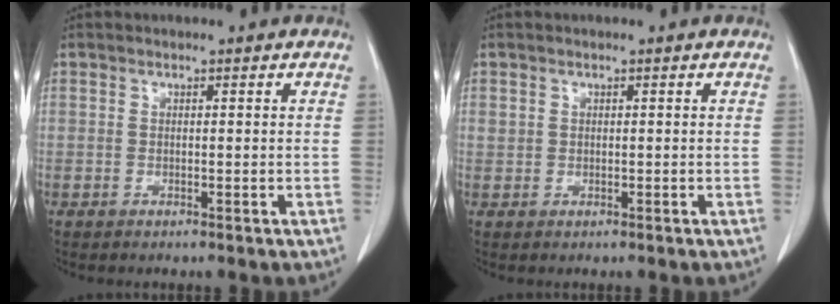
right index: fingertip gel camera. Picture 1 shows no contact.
{"total": 0.8, "force": [0.3, 0.7, 0.3], "torque": [-0.003, 0.009, 0.005]}